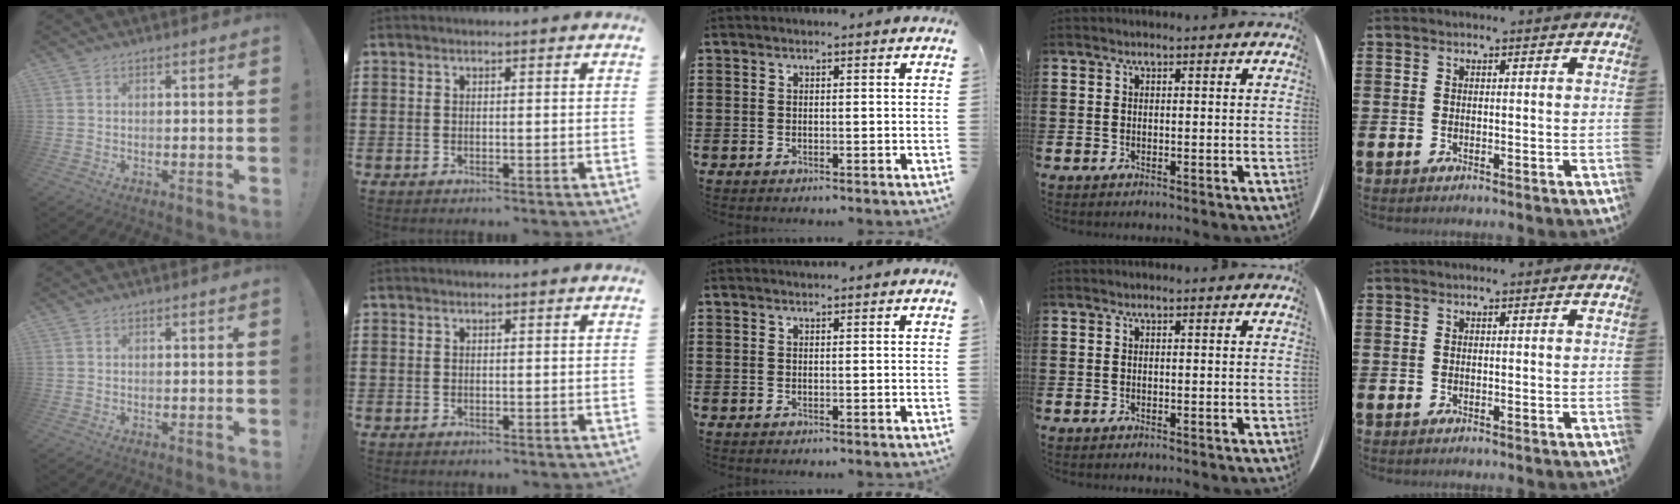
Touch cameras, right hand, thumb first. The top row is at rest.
{}